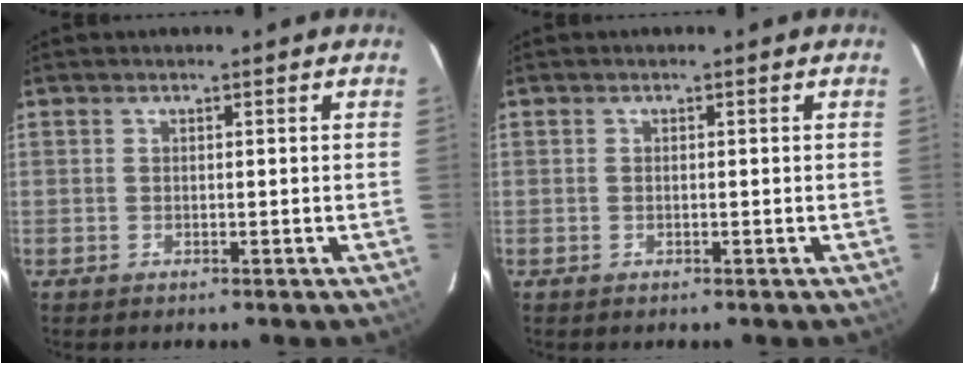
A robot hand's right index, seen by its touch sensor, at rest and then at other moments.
{"total": 0.0}